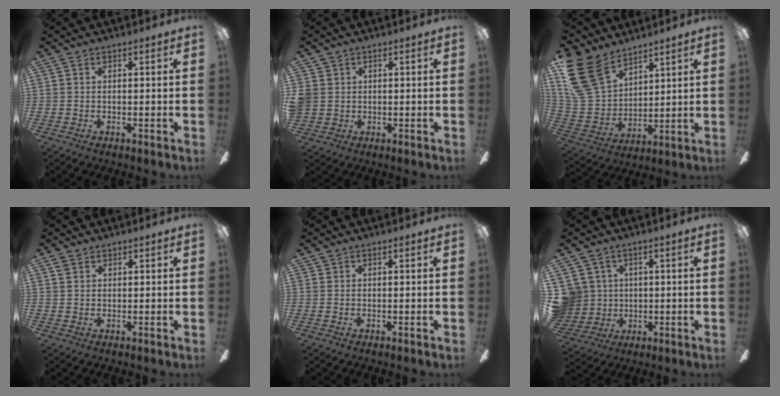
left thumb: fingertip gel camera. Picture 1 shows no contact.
{"total": 3.4, "force": [0.8, 3.2, 0.8], "torque": [-0.020, 0.007, 0.017]}
{"total": 18.6, "force": [11.9, 11.2, 8.9], "torque": [-0.231, -0.054, 0.228]}
{"total": 1.4, "force": [1.0, 1.0, 0.3], "torque": [0.001, -0.002, 0.018]}
{"total": 0.0}
{"total": 8.5, "force": [2.1, 8.2, 1.0], "torque": [-0.056, -0.006, 0.049]}